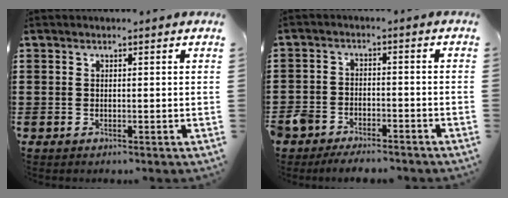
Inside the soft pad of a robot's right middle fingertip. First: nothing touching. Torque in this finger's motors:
{"motor_torque": [0.11, -0.16, 0.19, 0.07]}